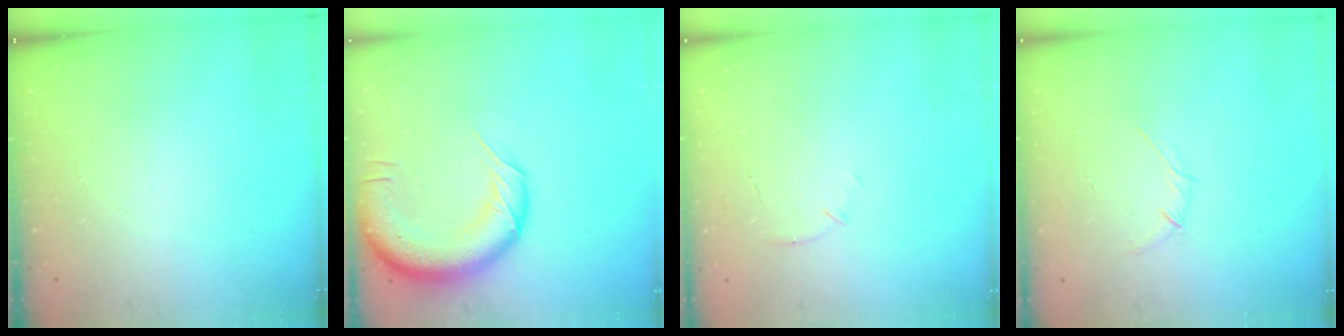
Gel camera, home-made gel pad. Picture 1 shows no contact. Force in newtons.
{"total": 15.9, "press": 15.5, "slide": 3.7}
{"total": 4.1, "press": 3.9, "slide": 1.2}
{"total": 3.3, "press": 3.2, "slide": 0.9}